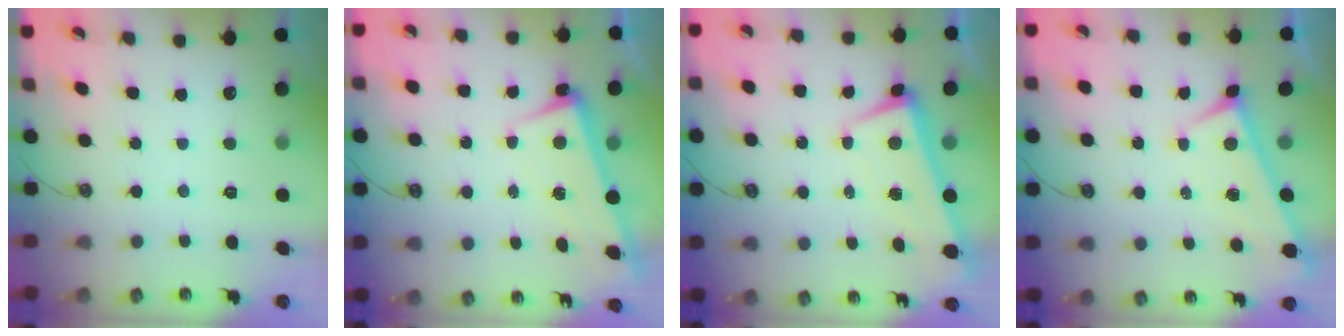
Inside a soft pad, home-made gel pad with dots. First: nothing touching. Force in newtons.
{"total": 2.3, "press": 2.2, "slide": 0.8}
{"total": 2.0, "press": 1.9, "slide": 0.7}
{"total": 0.0}